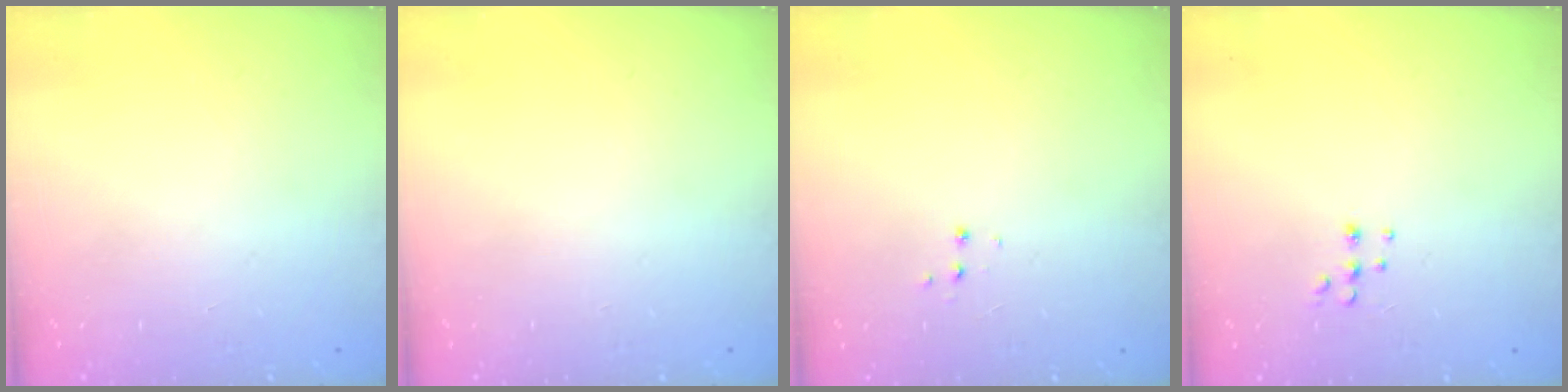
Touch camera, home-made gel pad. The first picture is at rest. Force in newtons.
{"total": 0.0}
{"total": 3.4, "press": 3.3, "slide": 0.6}
{"total": 5.5, "press": 5.4, "slide": 1.0}